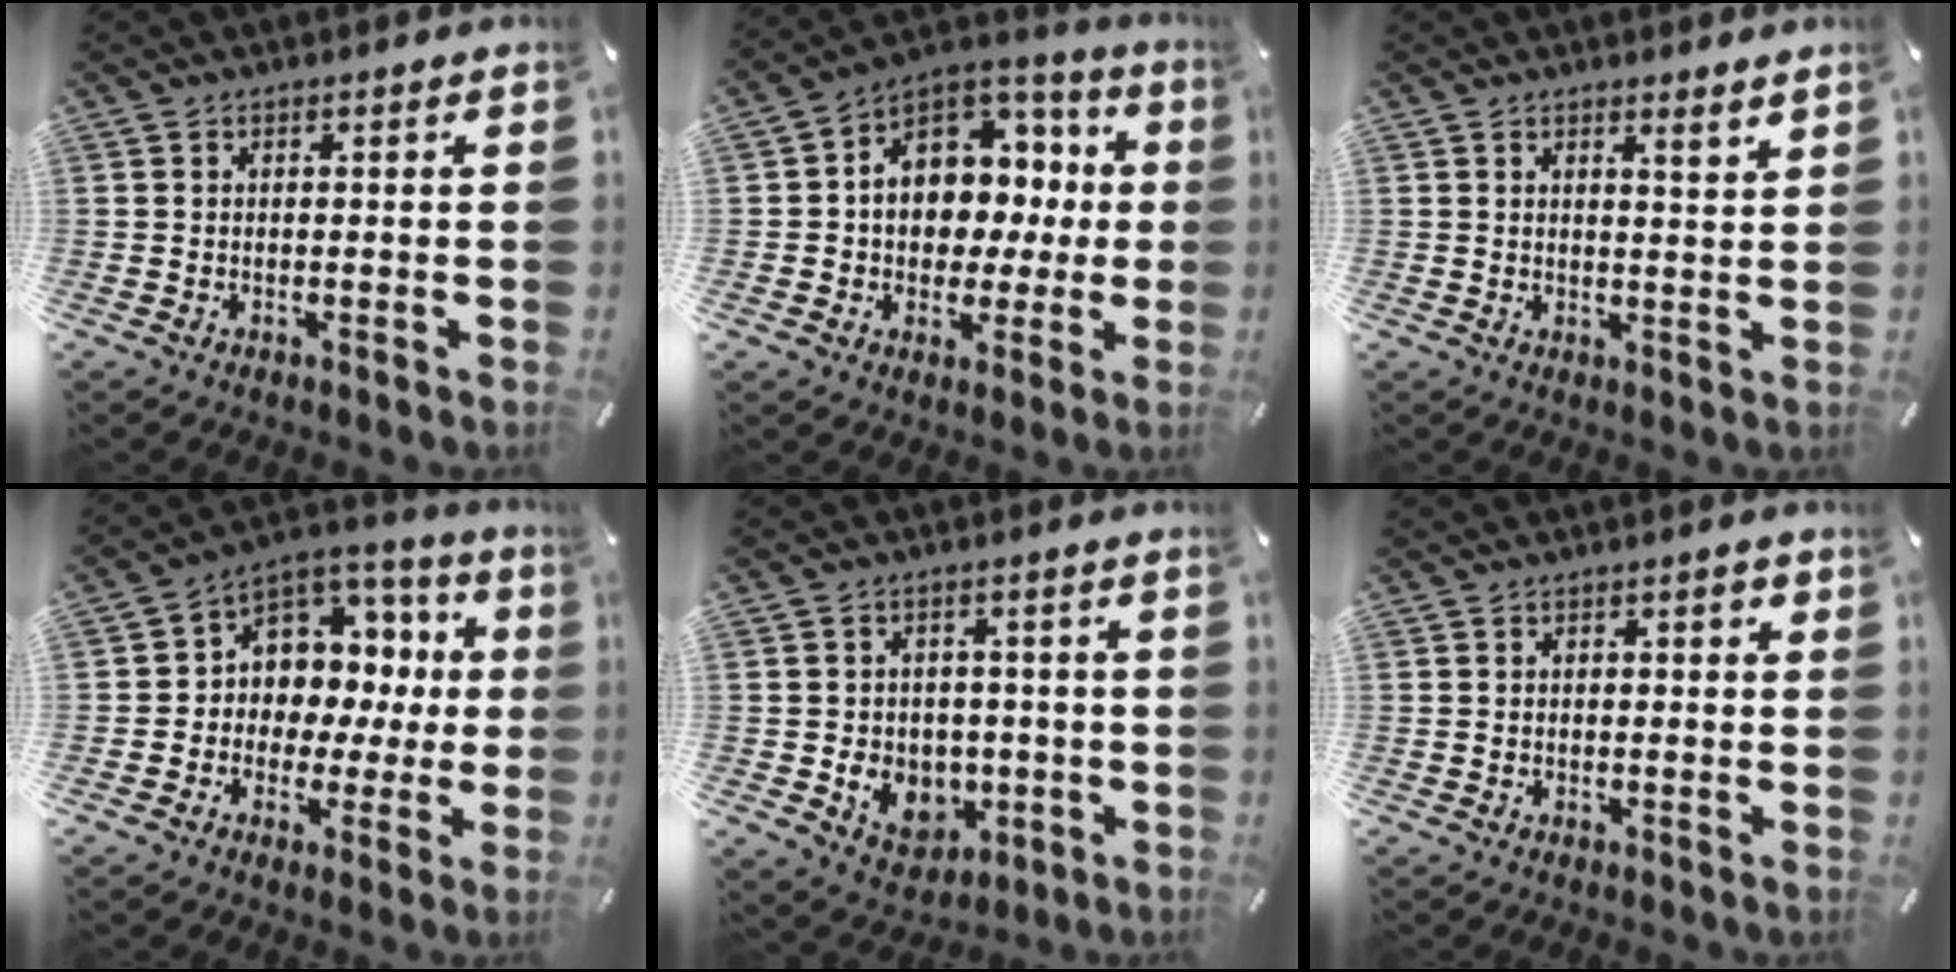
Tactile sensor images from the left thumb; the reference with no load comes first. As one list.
[{"total": 10.9, "force": [0.4, 9.8, 4.7], "torque": [-0.065, -0.016, 0.017]}, {"total": 2.8, "force": [2.6, -0.1, 1.0], "torque": [-0.017, -0.021, 0.044]}, {"total": 9.4, "force": [1.4, 8.9, 2.6], "torque": [-0.042, -0.031, 0.035]}, {"total": 8.3, "force": [-1.6, 7.2, 3.9], "torque": [-0.067, 0.009, -0.024]}, {"total": 1.6, "force": [0.3, 0.8, 1.4], "torque": [-0.019, 0.004, 0.001]}]